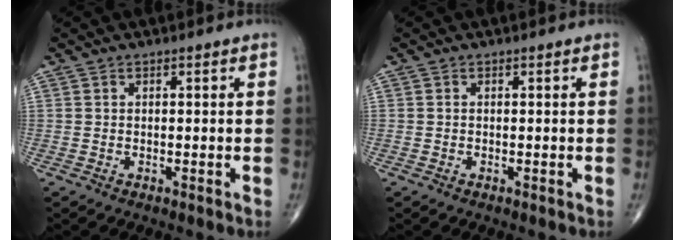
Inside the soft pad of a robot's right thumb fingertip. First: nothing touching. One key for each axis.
{"total": 0.0}